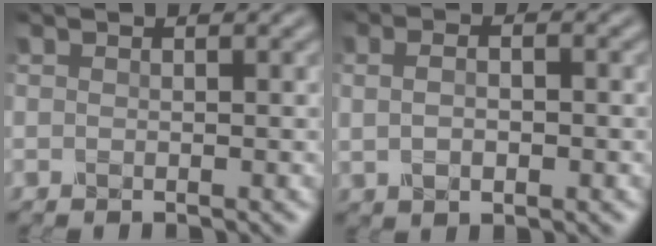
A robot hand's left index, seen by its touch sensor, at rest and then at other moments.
{"total": 4.0, "force": [0.7, 2.2, 3.2], "torque": [-0.050, 0.012, 0.004]}